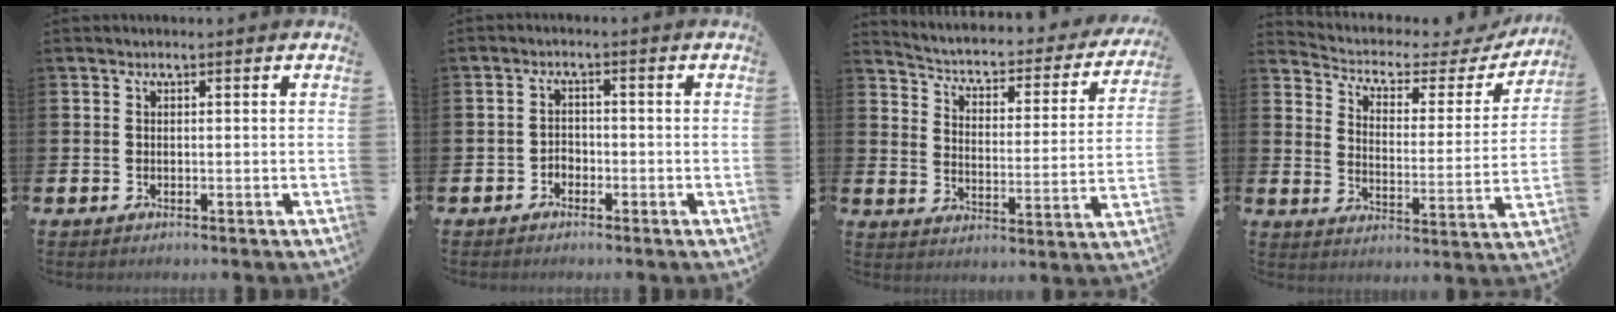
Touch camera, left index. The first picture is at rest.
{"total": 1.7, "force": [-1.2, 1.1, 0.3], "torque": [-0.011, 0.005, -0.025]}
{"total": 3.6, "force": [2.9, 1.5, 1.5], "torque": [-0.057, -0.027, 0.036]}
{"total": 4.0, "force": [3.3, 1.9, 1.4], "torque": [-0.056, -0.027, 0.044]}